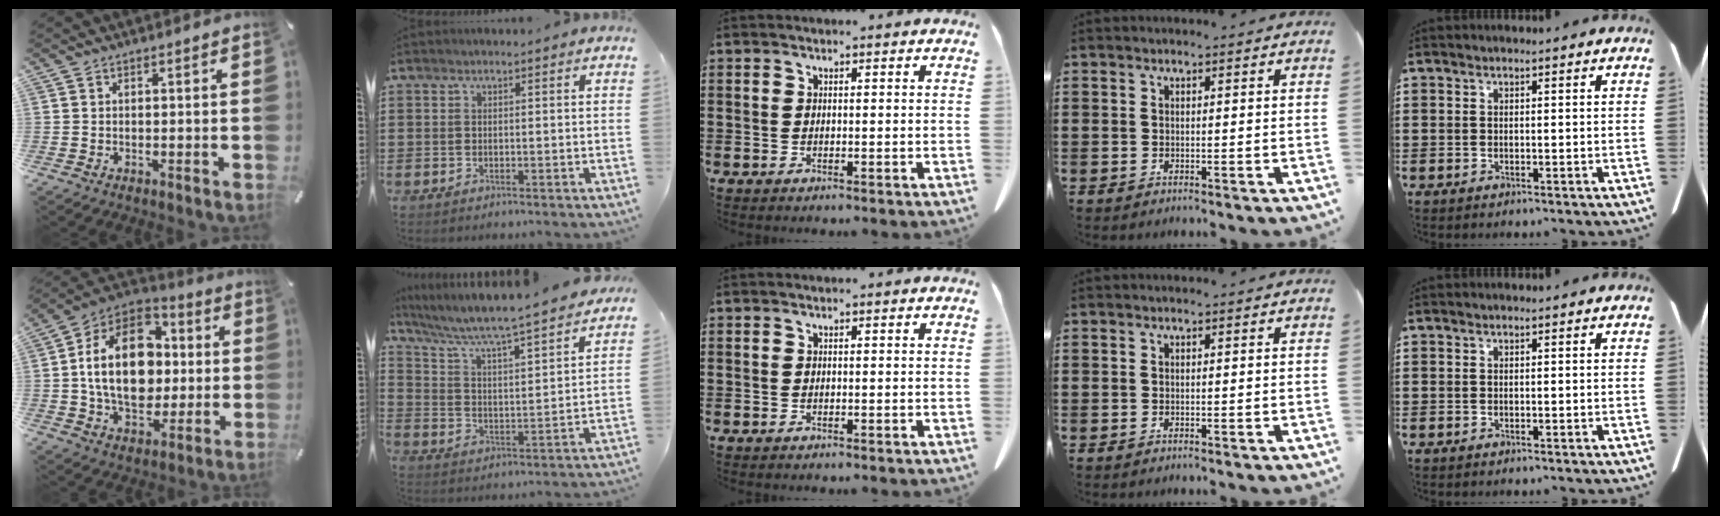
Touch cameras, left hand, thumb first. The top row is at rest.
{"thumb": {"total": 22.2, "force": [0.9, 16.0, 15.4], "torque": [-0.292, 0.011, 0.016]}, "index": {"total": 5.6, "force": [5.0, -0.1, 2.4], "torque": [-0.072, -0.048, 0.075]}}